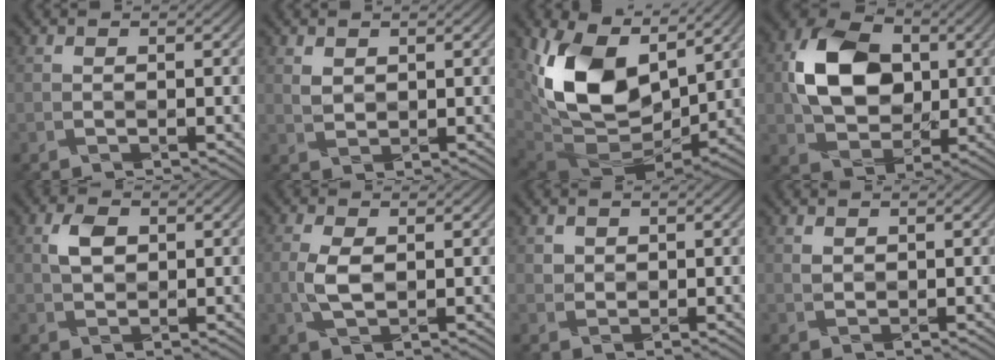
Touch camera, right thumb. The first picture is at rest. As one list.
[{"total": 1.2, "force": [1.0, 0.6, 0.1], "torque": [-0.009, -0.006, 0.027]}, {"total": 15.5, "force": [5.1, 9.9, 10.8], "torque": [-0.221, -0.002, 0.102]}, {"total": 10.4, "force": [1.6, 7.7, 6.7], "torque": [-0.147, 0.013, 0.026]}, {"total": 2.9, "force": [1.0, 2.0, 1.9], "torque": [-0.043, 0.001, 0.021]}, {"total": 2.9, "force": [0.0, 1.4, 2.5], "torque": [-0.067, -0.003, 0.004]}, {"total": 1.4, "force": [1.0, 0.9, -0.3], "torque": [0.003, -0.007, 0.025]}, {"total": 0.7, "force": [0.6, 0.2, -0.3], "torque": [0.001, -0.005, 0.018]}]